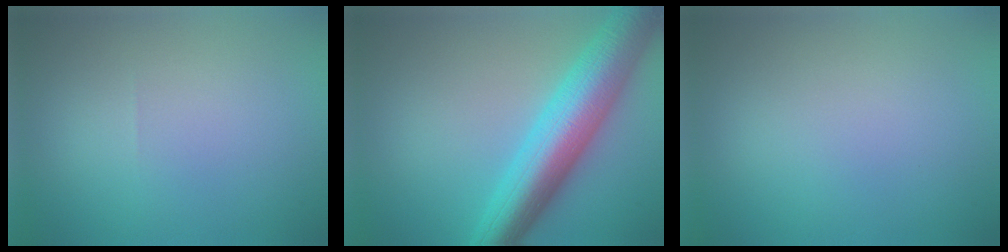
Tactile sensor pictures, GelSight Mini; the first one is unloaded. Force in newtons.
{"total": 9.2, "press": 9.2, "slide": 0.2}
{"total": 0.0}